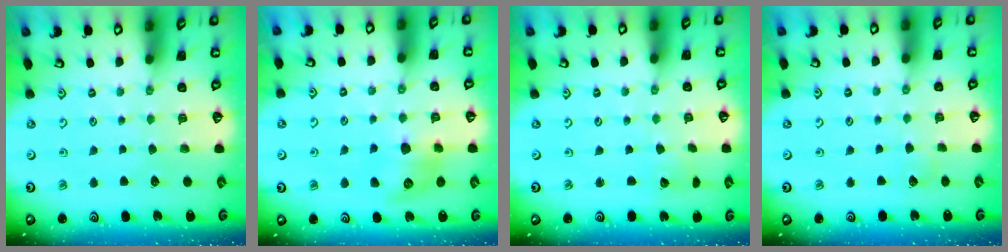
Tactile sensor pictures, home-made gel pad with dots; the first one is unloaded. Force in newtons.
{"total": 9.7, "press": 9.7, "slide": 0.6}
{"total": 2.4, "press": 2.4, "slide": 0.2}
{"total": 2.9, "press": 2.9, "slide": 0.4}